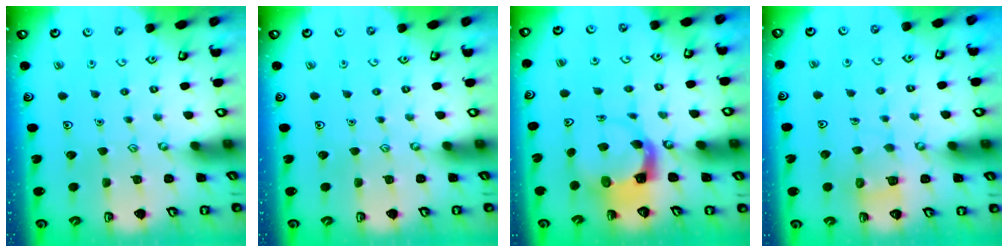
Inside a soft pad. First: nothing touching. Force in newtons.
{"total": 0.0}
{"total": 3.7, "press": 3.7, "slide": 0.6}
{"total": 5.3, "press": 5.3, "slide": 0.5}